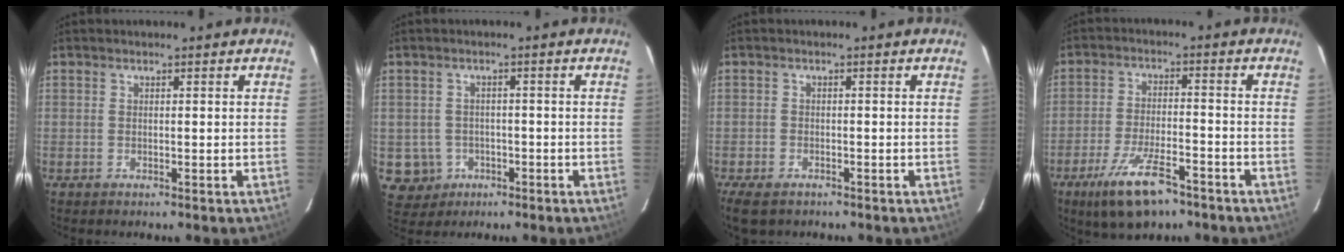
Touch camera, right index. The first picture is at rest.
{"total": 5.7, "force": [-1.9, 5.3, 0.7], "torque": [-0.031, 0.012, -0.016]}
{"total": 5.6, "force": [-4.0, 3.1, 2.5], "torque": [-0.070, -0.016, -0.069]}
{"total": 11.6, "force": [-7.7, 3.9, 7.8], "torque": [-0.173, -0.021, -0.132]}